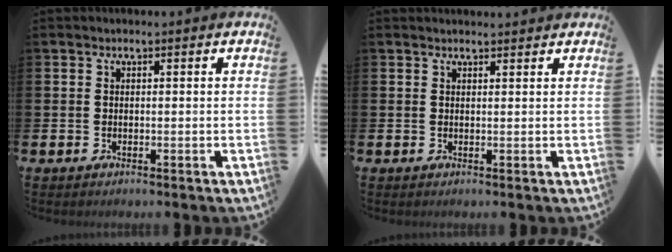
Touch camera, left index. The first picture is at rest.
{"total": 1.1, "force": [1.1, 0.1, 0.1], "torque": [0.010, -0.003, 0.017]}